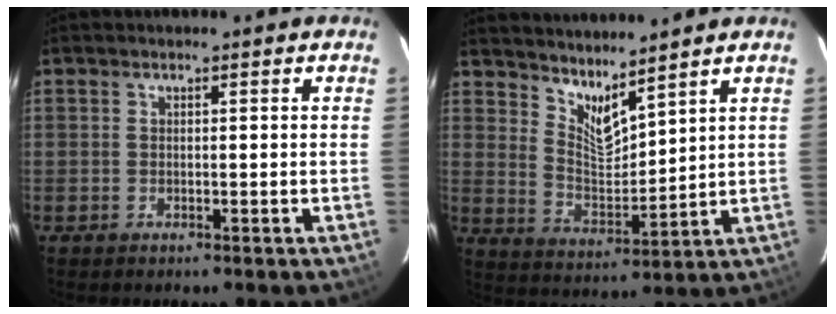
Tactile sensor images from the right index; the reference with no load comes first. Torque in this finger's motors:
{"motor_torque": [-0.08, 0.42, 0.00, 0.00]}